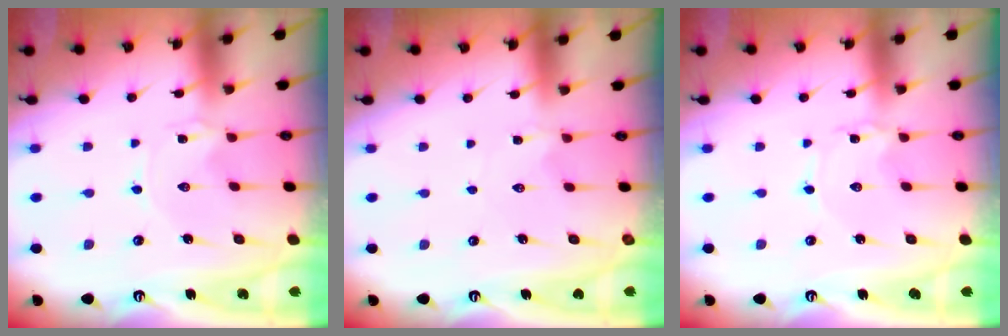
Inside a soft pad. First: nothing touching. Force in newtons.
{"total": 2.1, "press": 2.1, "slide": 0.2}
{"total": 0.6, "press": 0.6, "slide": 0.1}